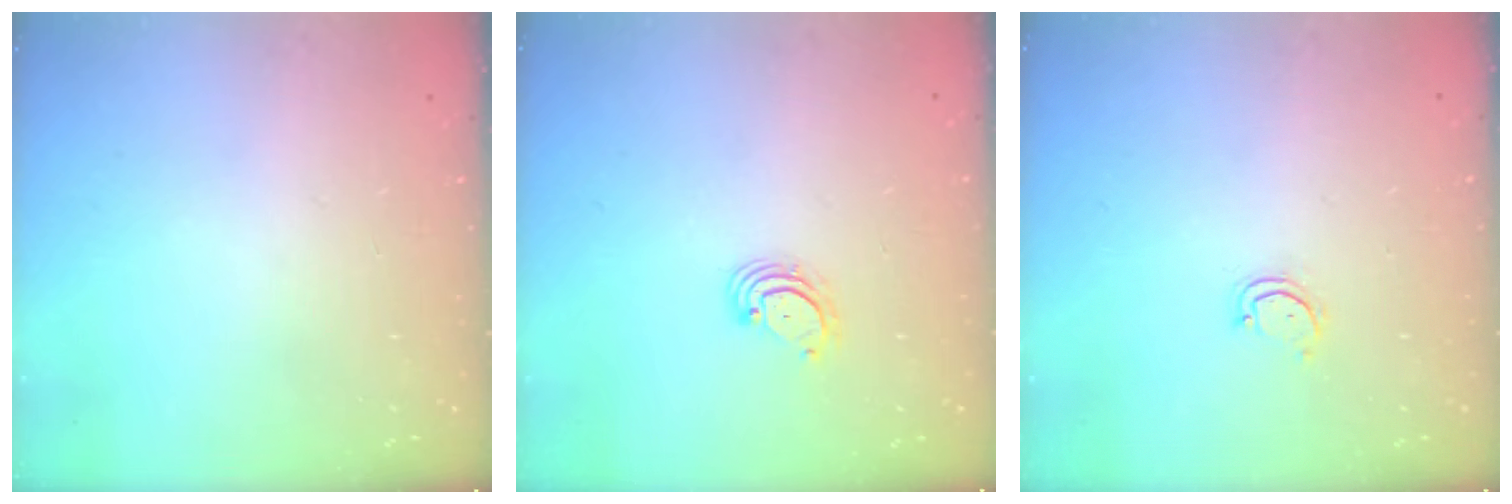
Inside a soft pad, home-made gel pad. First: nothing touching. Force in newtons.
{"total": 2.9, "press": 2.9, "slide": 0.4}
{"total": 2.9, "press": 2.9, "slide": 0.3}